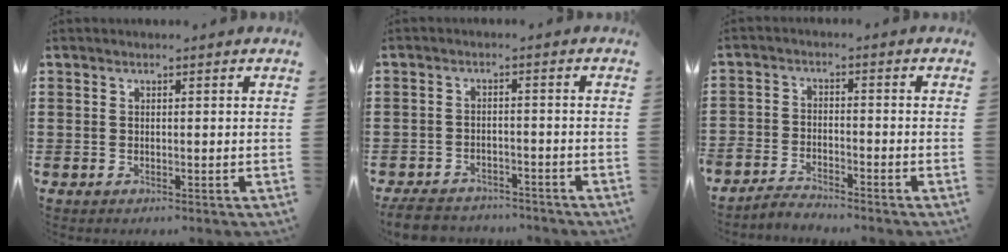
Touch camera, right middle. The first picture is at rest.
{"total": 4.1, "force": [-4.0, 0.9, 0.7], "torque": [-0.026, 0.001, -0.085]}
{"total": 3.1, "force": [-3.1, 0.4, -0.3], "torque": [-0.005, 0.003, -0.069]}